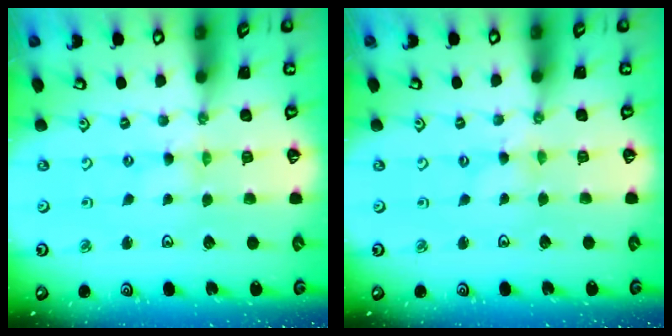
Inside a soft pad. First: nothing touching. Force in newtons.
{"total": 0.0}